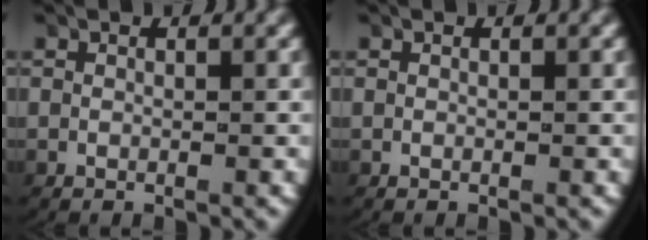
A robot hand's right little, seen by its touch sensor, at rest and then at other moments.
{"total": 0.0}